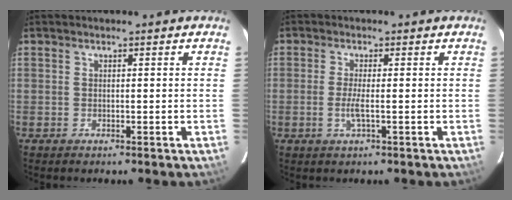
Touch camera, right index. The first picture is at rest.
{"total": 2.7, "force": [-0.6, -0.1, 2.6], "torque": [-0.052, -0.003, -0.012]}